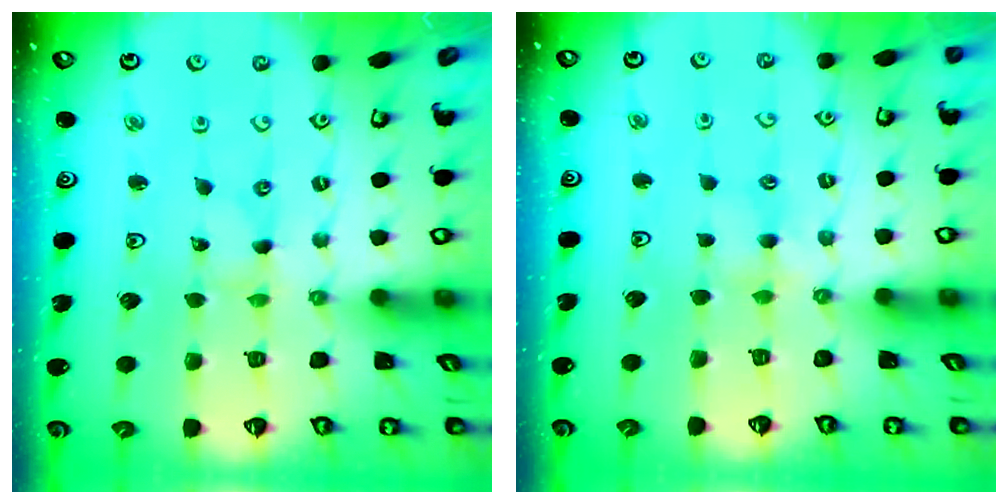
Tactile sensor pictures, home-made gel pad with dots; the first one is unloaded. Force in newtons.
{"total": 5.2, "press": 5.2, "slide": 0.6}